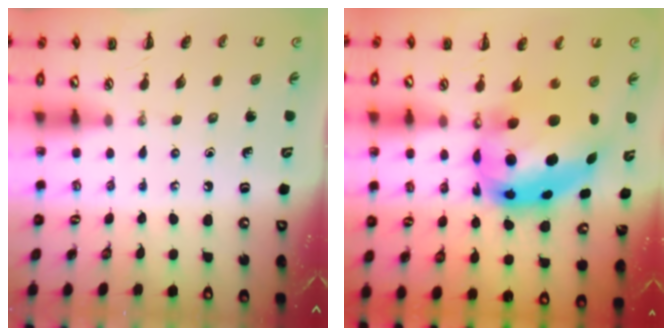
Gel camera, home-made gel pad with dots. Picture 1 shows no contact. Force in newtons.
{"total": 14.7, "press": 14.3, "slide": 3.6}